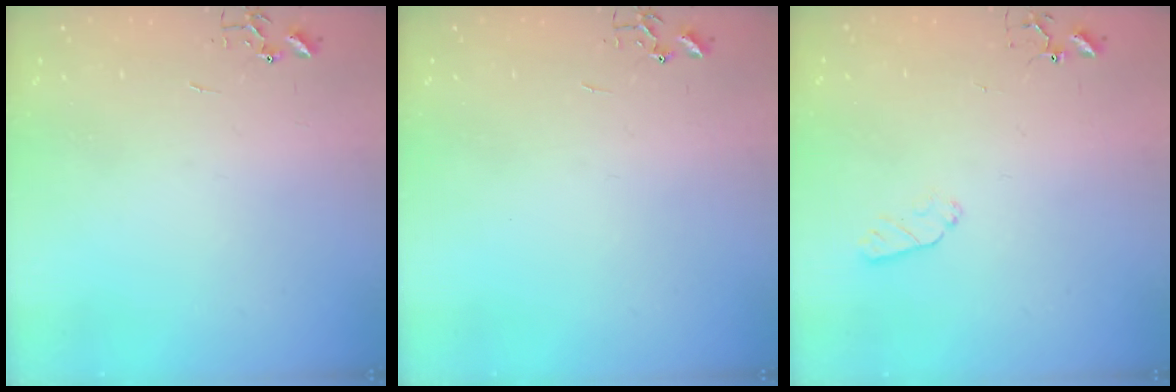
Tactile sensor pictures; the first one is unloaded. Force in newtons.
{"total": 0.0}
{"total": 5.0, "press": 4.9, "slide": 0.7}